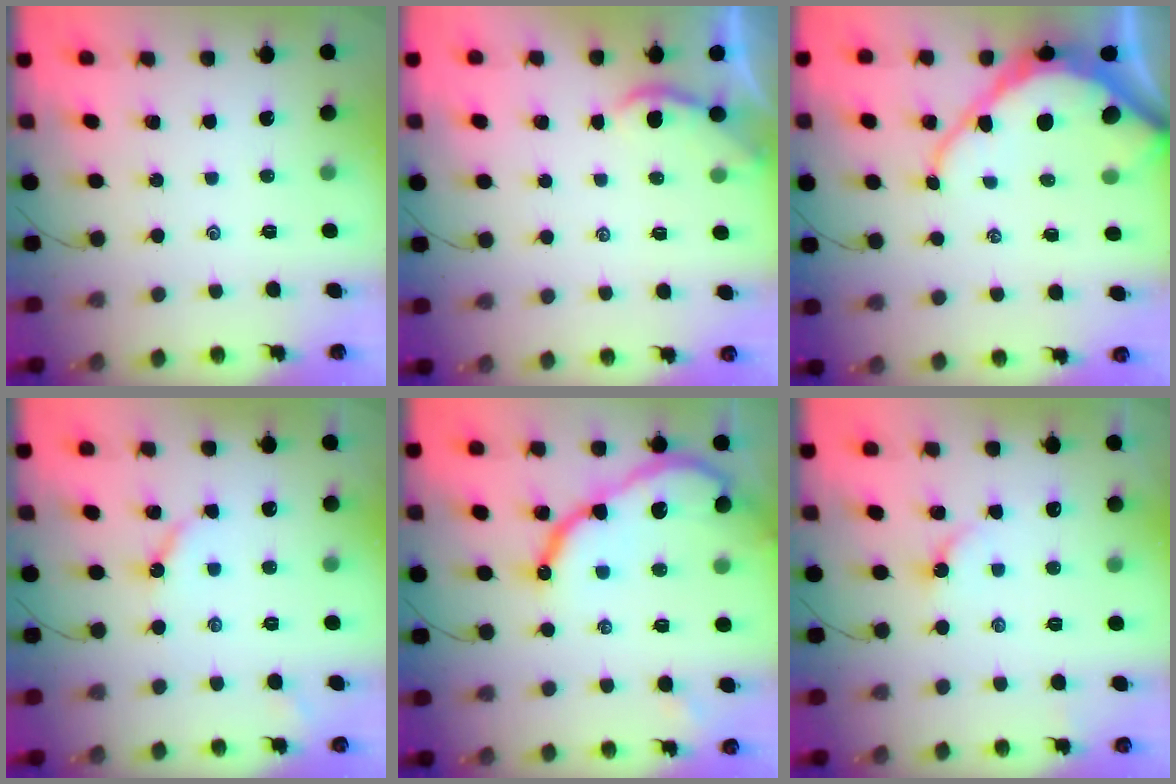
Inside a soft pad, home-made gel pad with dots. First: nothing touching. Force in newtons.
{"total": 1.3, "press": 1.3, "slide": 0.3}
{"total": 12.6, "press": 12.6, "slide": 1.3}
{"total": 4.6, "press": 4.6, "slide": 0.5}
{"total": 15.1, "press": 15.1, "slide": 1.6}
{"total": 2.7, "press": 2.7, "slide": 0.4}